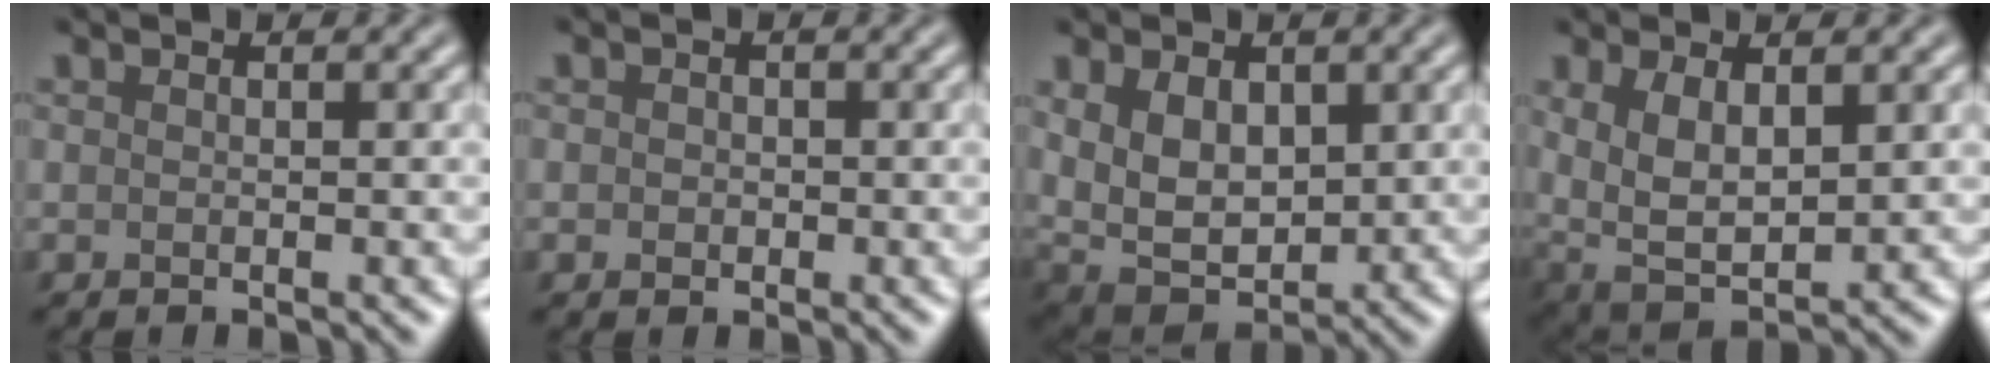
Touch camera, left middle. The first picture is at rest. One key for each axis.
{"total": 0.8, "fx": -0.1, "fy": 0.8, "fz": 0.4, "tx": -0.002, "ty": -0.005, "tz": -0.002}
{"total": 6.5, "fx": 1.2, "fy": 4.2, "fz": 4.8, "tx": -0.100, "ty": -0.008, "tz": 0.024}
{"total": 5.8, "fx": 1.2, "fy": 2.8, "fz": 4.9, "tx": -0.107, "ty": -0.012, "tz": 0.026}